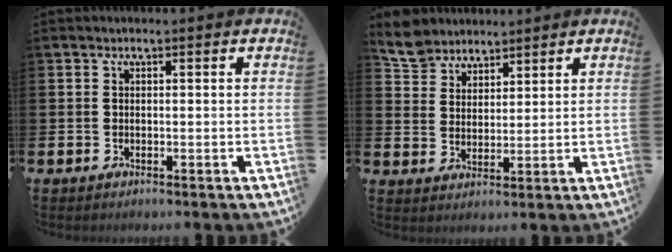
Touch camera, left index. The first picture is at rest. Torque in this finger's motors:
{"motor_torque": [0.96, -0.89, 0.07, 0.00]}